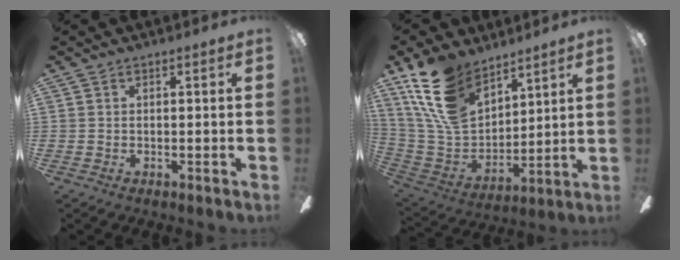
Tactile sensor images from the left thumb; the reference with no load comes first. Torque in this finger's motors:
{"motor_torque": [0.49, 0.56, 1.50, -1.27, 0.47]}